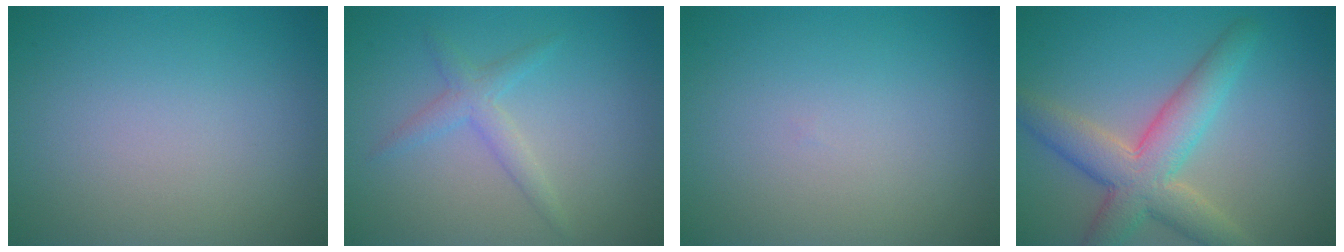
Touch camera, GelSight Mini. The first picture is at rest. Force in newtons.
{"total": 1.4, "press": 1.4, "slide": 0.0}
{"total": 0.0}
{"total": 6.0, "press": 6.0, "slide": 0.4}